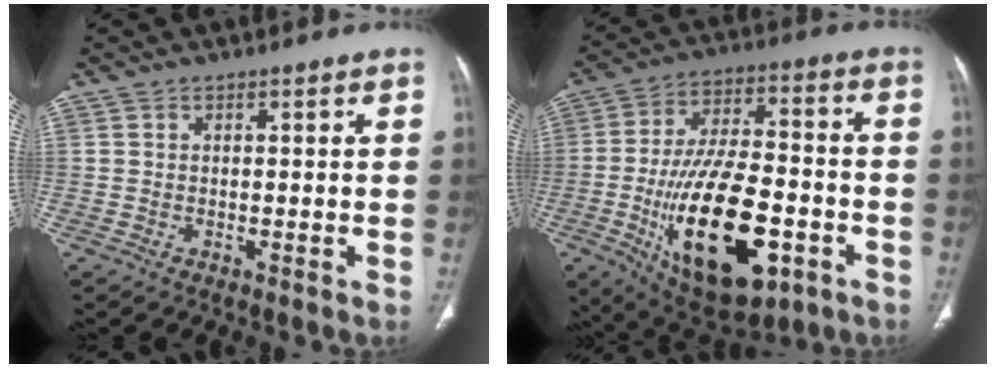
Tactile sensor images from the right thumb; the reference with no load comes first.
{"total": 24.3, "force": [-7.9, 11.6, 19.8], "torque": [-0.335, 0.021, -0.108]}